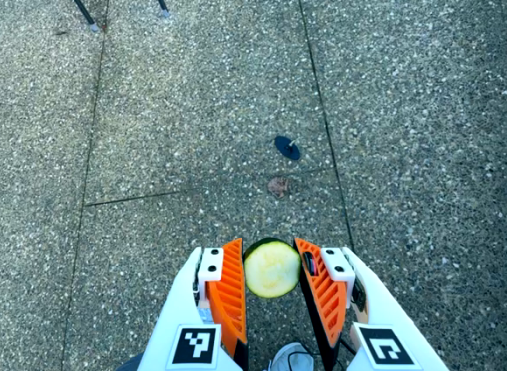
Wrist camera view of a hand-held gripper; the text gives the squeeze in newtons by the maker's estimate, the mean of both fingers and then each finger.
{"total": 10.8, "left": 10.8, "right": 10.7}